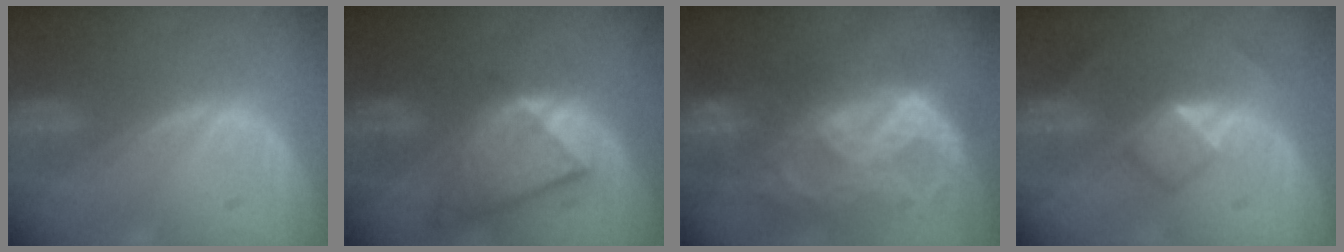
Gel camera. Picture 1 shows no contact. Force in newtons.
{"total": 8.4, "press": 7.4, "slide": 4.1}
{"total": 11.2, "press": 9.5, "slide": 5.9}
{"total": 5.3, "press": 4.5, "slide": 2.9}